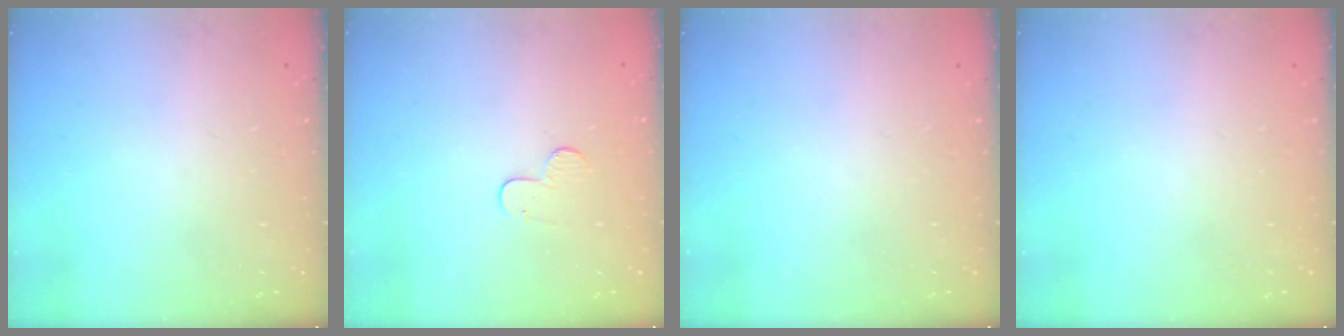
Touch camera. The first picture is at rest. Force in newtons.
{"total": 5.7, "press": 5.7, "slide": 0.5}
{"total": 0.0}
{"total": 0.0}